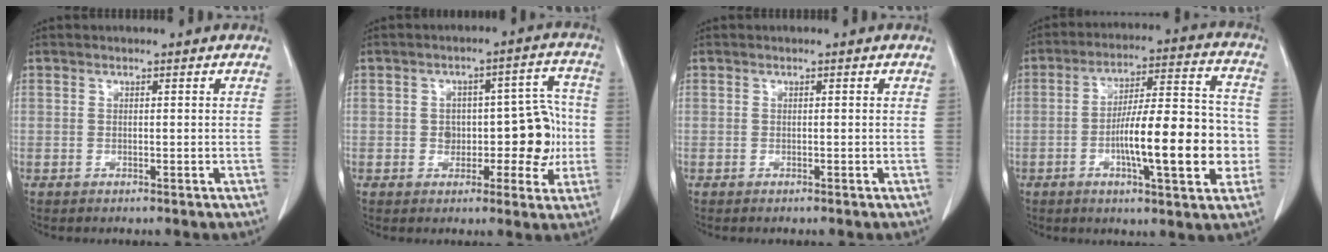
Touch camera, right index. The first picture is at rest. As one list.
[{"total": 9.2, "force": [-1.2, 5.1, 7.6], "torque": [-0.083, 0.039, -0.007]}, {"total": 0.0}, {"total": 16.2, "force": [-3.5, 3.3, 15.5], "torque": [-0.245, 0.018, -0.053]}]